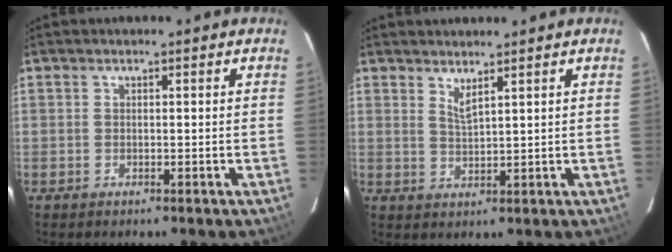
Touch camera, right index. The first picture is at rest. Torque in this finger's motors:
{"motor_torque": [0.01, 0.10, -0.04, 0.02]}